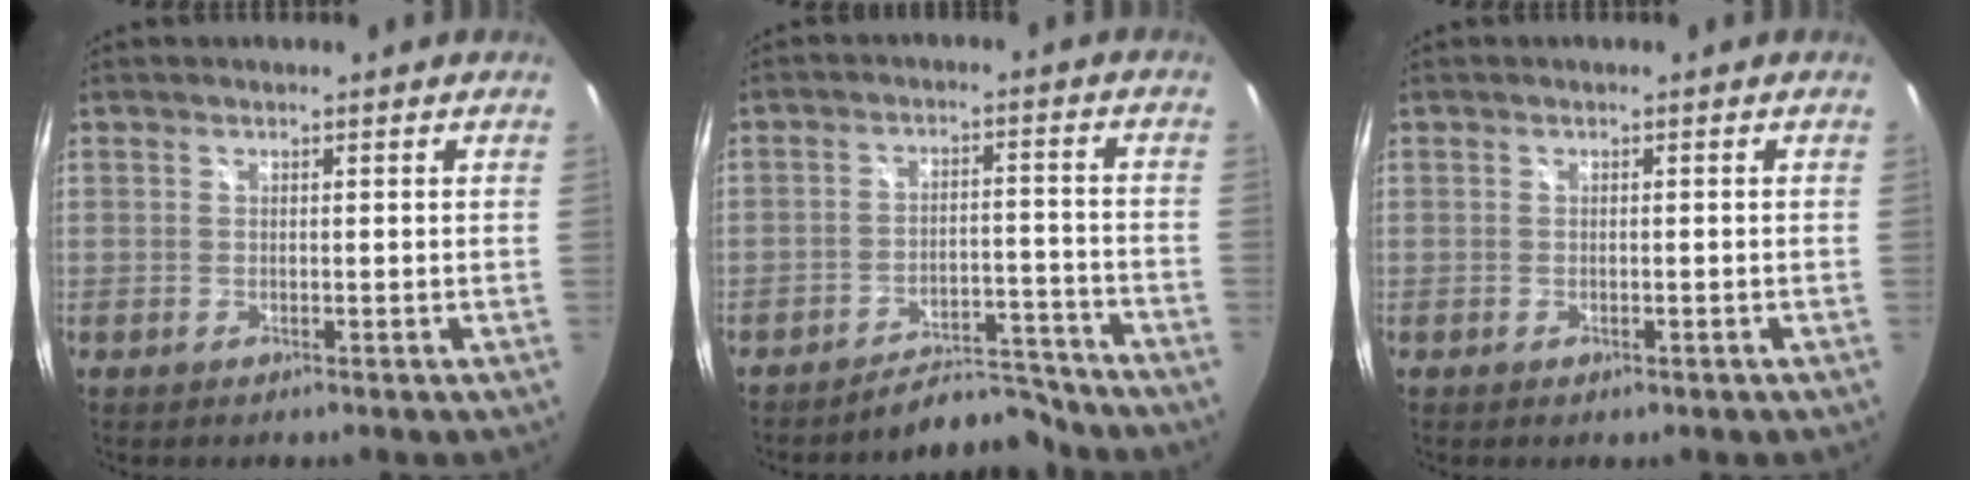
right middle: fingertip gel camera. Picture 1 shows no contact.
{"total": 8.6, "force": [-8.4, 1.6, 0.6], "torque": [-0.016, 0.027, -0.116]}
{"total": 0.7, "force": [-0.4, 0.4, 0.4], "torque": [-0.005, -0.001, -0.007]}